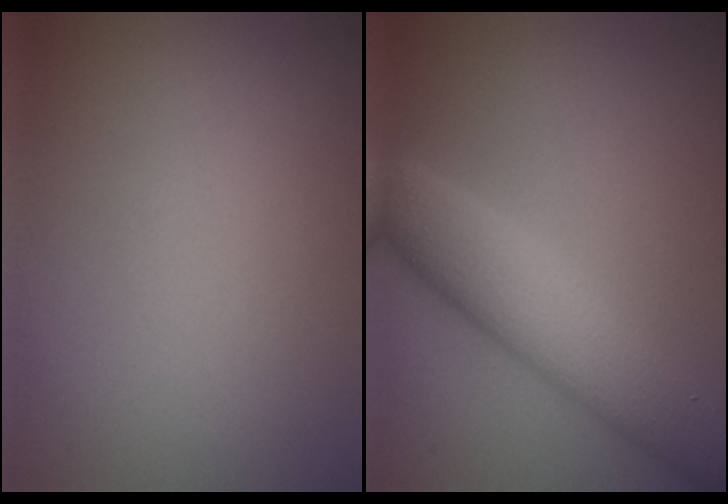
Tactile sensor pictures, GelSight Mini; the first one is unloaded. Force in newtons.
{"total": 6.4, "press": 6.4, "slide": 0.3}